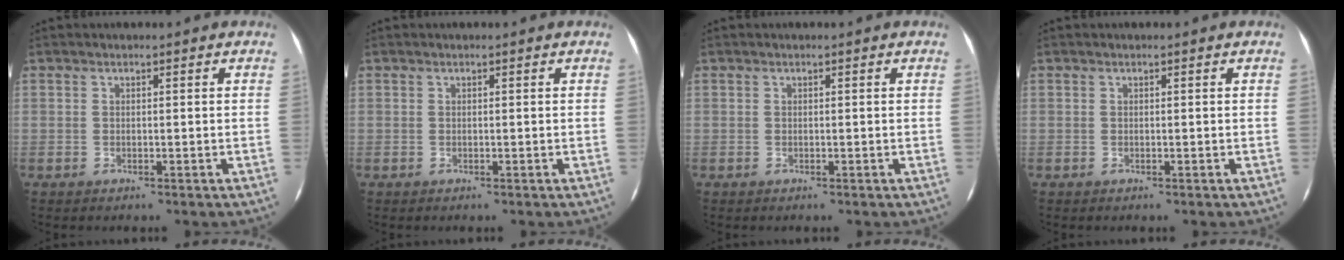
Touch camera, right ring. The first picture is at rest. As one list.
[{"total": 0.0}, {"total": 0.0}, {"total": 0.0}]